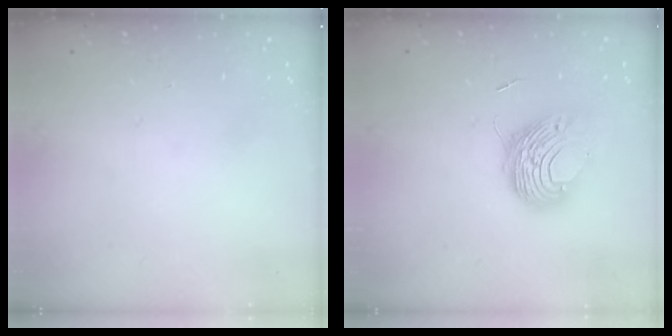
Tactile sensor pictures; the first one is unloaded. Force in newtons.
{"total": 9.8, "press": 9.7, "slide": 1.2}